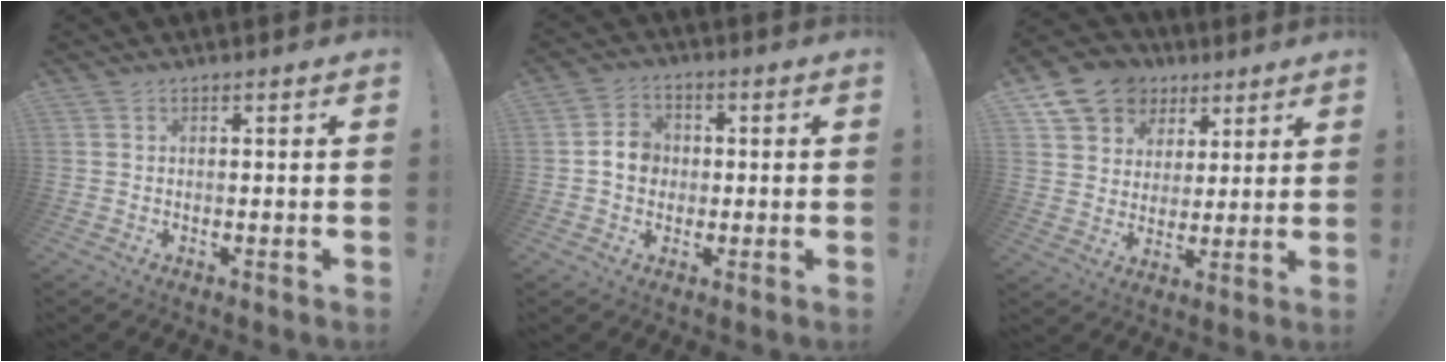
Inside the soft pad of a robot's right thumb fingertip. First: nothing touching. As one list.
[{"total": 5.8, "force": [-0.1, 5.2, 2.7], "torque": [-0.036, 0.011, -0.001]}, {"total": 13.0, "force": [7.4, 9.8, 4.3], "torque": [-0.070, -0.041, 0.145]}]